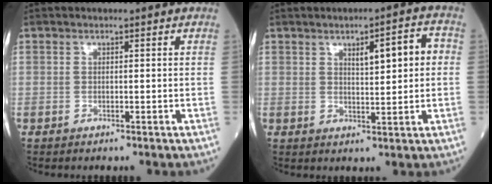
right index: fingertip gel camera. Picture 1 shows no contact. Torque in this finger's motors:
{"motor_torque": [0.39, 0.06, 0.10, 0.04]}